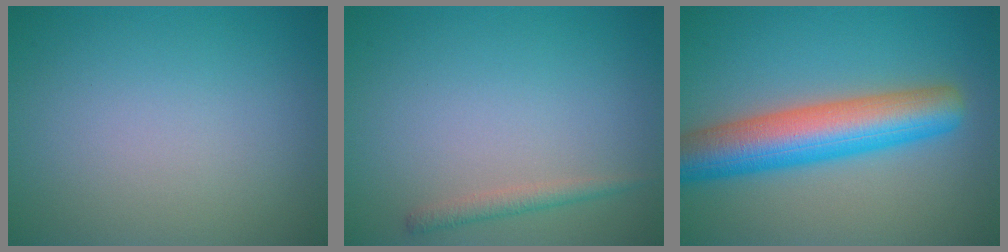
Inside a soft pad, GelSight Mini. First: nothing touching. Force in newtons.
{"total": 1.4, "press": 1.4, "slide": 0.1}
{"total": 8.4, "press": 8.4, "slide": 0.3}